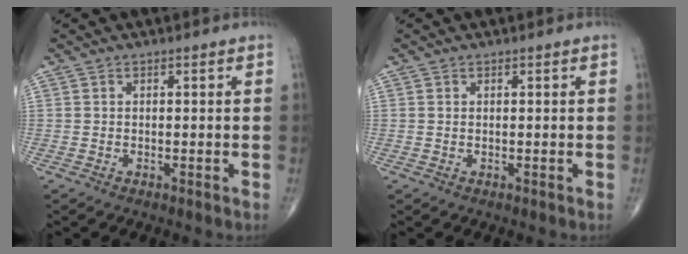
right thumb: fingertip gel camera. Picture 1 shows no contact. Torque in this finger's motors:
{"motor_torque": [-0.17, -0.01, 0.04, 0.12, 0.01]}